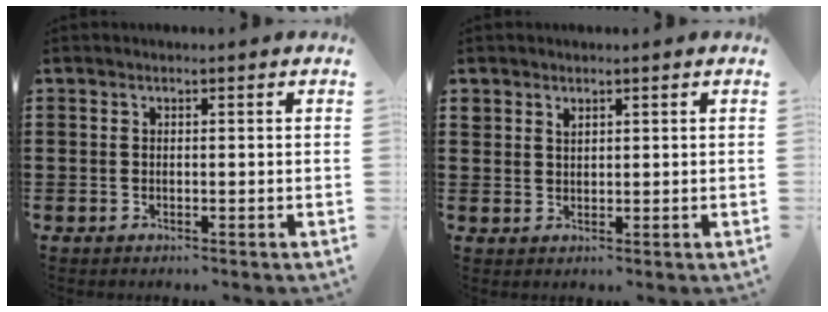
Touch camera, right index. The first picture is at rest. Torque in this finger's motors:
{"motor_torque": [-0.43, 0.57, 0.00, -0.01]}